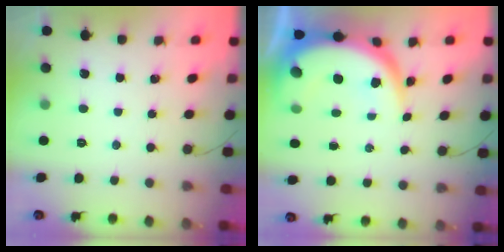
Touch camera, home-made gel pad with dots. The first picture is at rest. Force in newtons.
{"total": 11.6, "press": 11.5, "slide": 1.0}